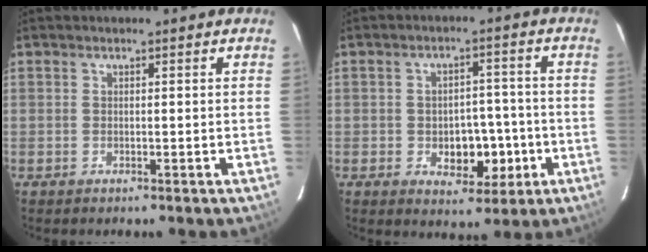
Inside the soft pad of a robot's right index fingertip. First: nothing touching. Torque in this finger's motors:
{"motor_torque": [0.31, 0.09, 0.14, 0.05]}